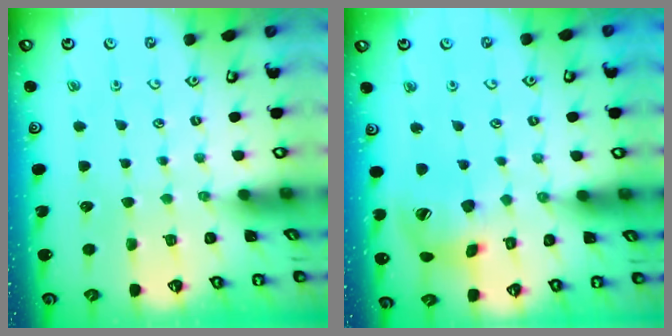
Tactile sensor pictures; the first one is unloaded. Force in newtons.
{"total": 13.9, "press": 13.8, "slide": 1.9}